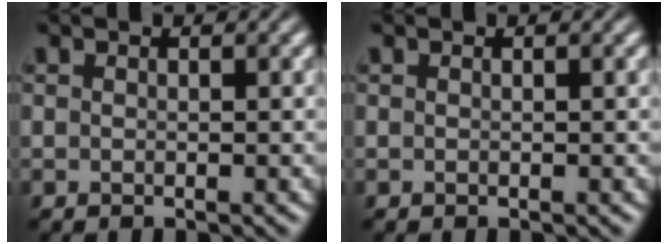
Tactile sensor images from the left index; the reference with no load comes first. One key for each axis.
{"total": 0.0}